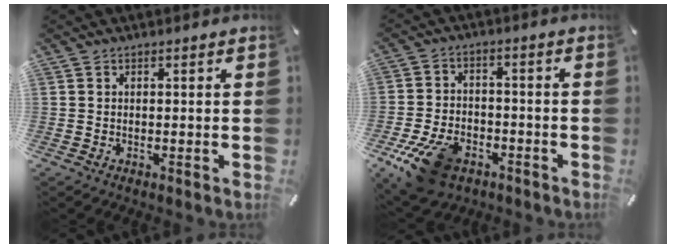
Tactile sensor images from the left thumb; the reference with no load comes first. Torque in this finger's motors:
{"motor_torque": [-0.58, 1.28, 0.65, 0.31, 0.15]}